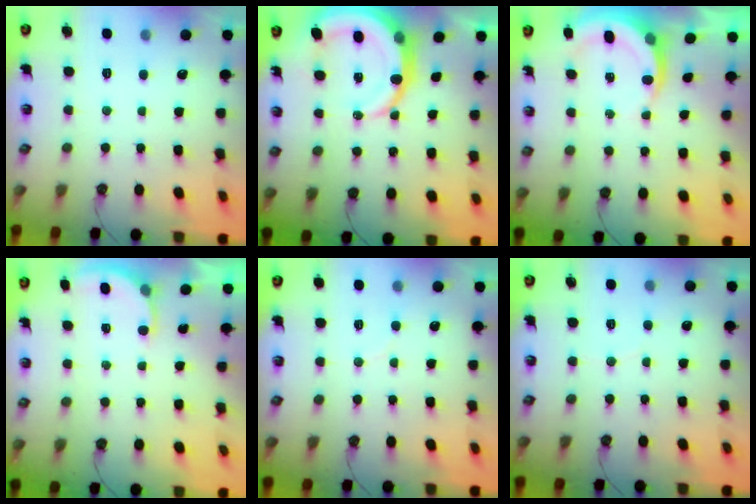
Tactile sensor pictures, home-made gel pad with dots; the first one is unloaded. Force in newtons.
{"total": 13.5, "press": 13.4, "slide": 1.8}
{"total": 4.5, "press": 4.5, "slide": 0.3}
{"total": 3.0, "press": 3.0, "slide": 0.3}
{"total": 3.0, "press": 3.0, "slide": 0.3}
{"total": 3.2, "press": 3.2, "slide": 0.3}